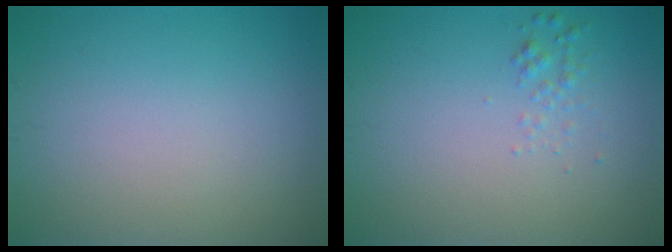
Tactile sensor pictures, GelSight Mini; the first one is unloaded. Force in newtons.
{"total": 1.0, "press": 1.0, "slide": 0.0}